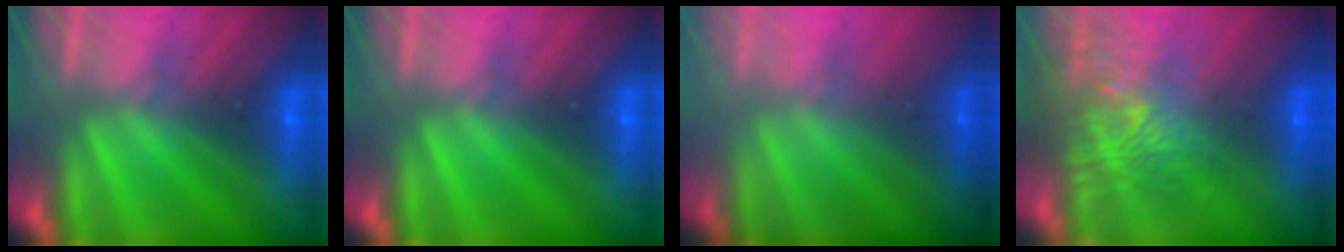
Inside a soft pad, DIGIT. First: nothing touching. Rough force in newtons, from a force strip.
{"total": 0.0}
{"total": 2.2}
{"total": 6.1}